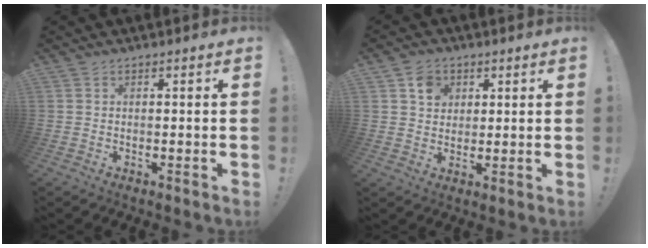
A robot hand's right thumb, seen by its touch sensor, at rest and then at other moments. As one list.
[{"total": 6.2, "force": [2.7, 5.3, 1.8], "torque": [-0.021, -0.007, 0.048]}]